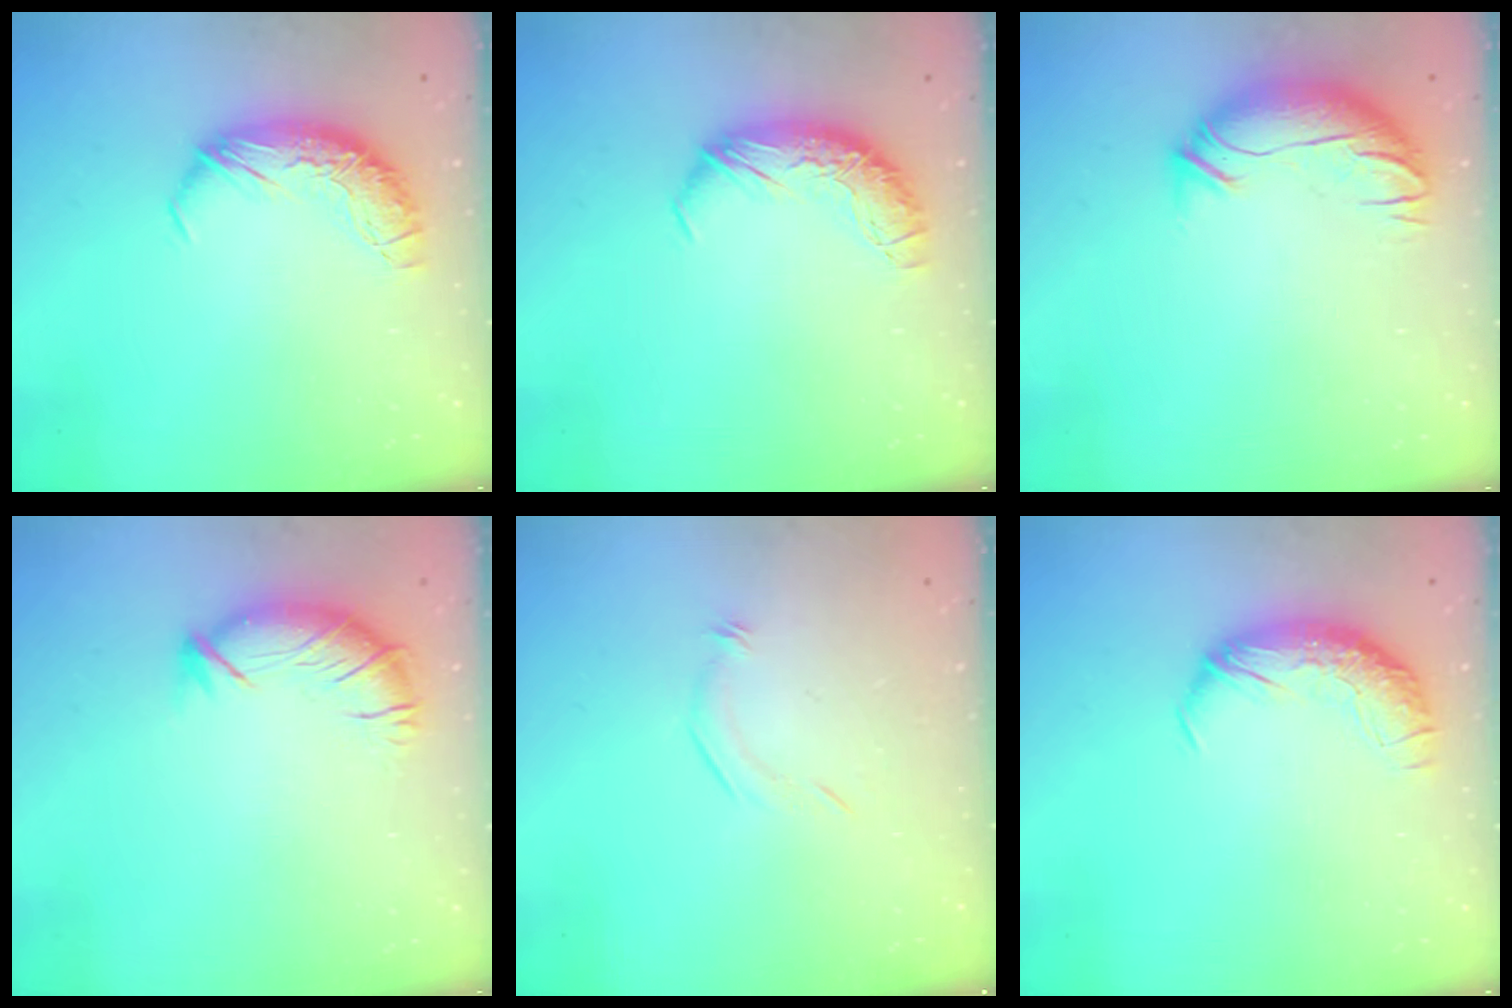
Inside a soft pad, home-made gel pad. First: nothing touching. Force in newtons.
{"total": 0.0}
{"total": 3.7, "press": 2.6, "slide": 2.6}
{"total": 2.9, "press": 2.0, "slide": 2.2}
{"total": 5.8, "press": 5.7, "slide": 1.1}
{"total": 1.8, "press": 0.7, "slide": 1.6}